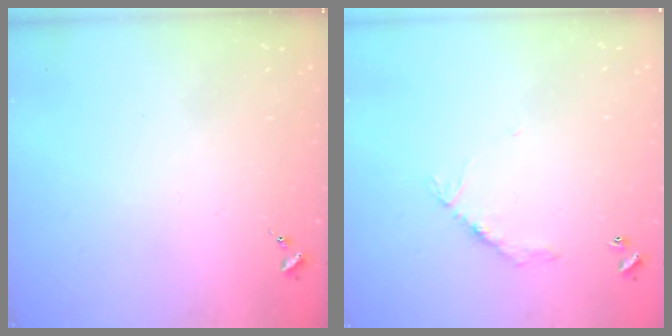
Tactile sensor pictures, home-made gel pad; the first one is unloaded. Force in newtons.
{"total": 6.4, "press": 6.4, "slide": 0.4}